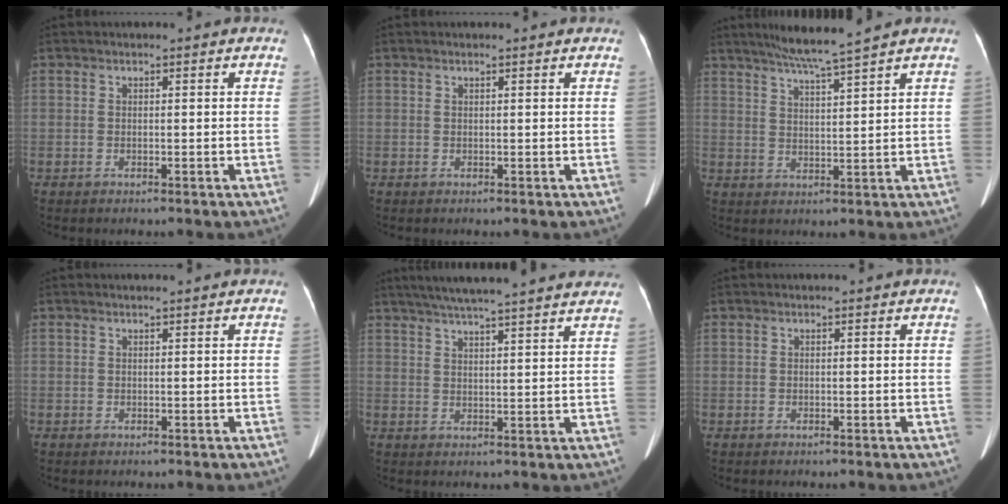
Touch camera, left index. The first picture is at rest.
{"total": 0.8, "force": [0.7, 0.0, 0.3], "torque": [-0.012, 0.008, 0.011]}
{"total": 7.1, "force": [6.0, -1.3, 3.6], "torque": [-0.064, 0.001, 0.105]}
{"total": 0.0}
{"total": 18.6, "force": [16.3, 0.6, 9.0], "torque": [-0.146, 0.027, 0.212]}
{"total": 0.0}